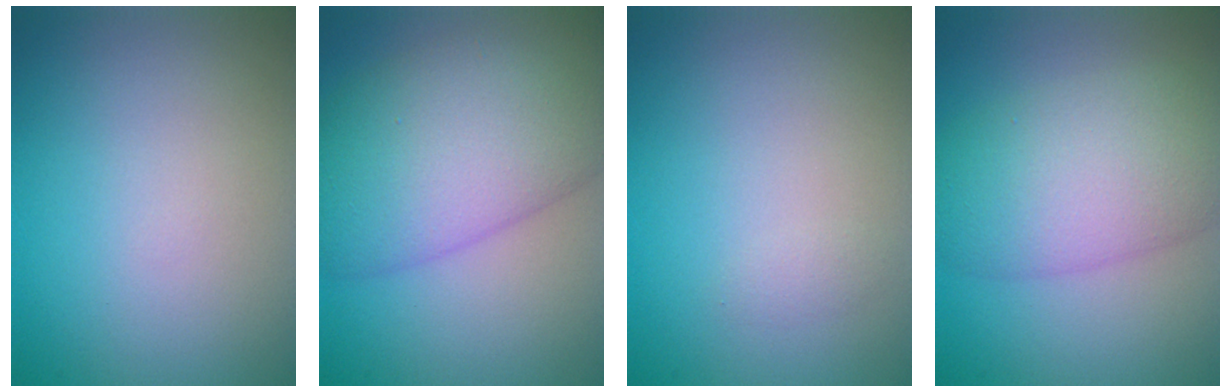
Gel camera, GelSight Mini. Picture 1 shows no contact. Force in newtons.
{"total": 10.5, "press": 10.5, "slide": 0.3}
{"total": 0.6, "press": 0.6, "slide": 0.0}
{"total": 7.8, "press": 7.8, "slide": 0.3}